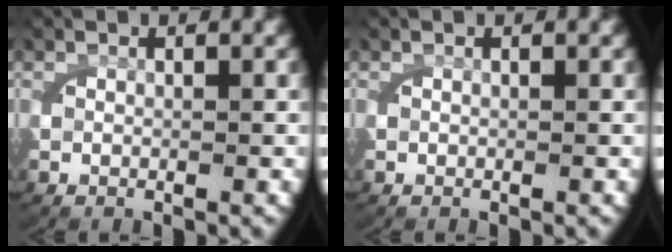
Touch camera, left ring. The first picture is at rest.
{"total": 0.0}